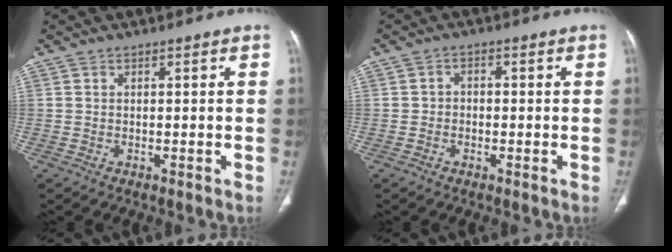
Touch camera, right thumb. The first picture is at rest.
{"total": 1.6, "force": [-0.4, 1.4, 0.7], "torque": [0.002, 0.010, -0.012]}